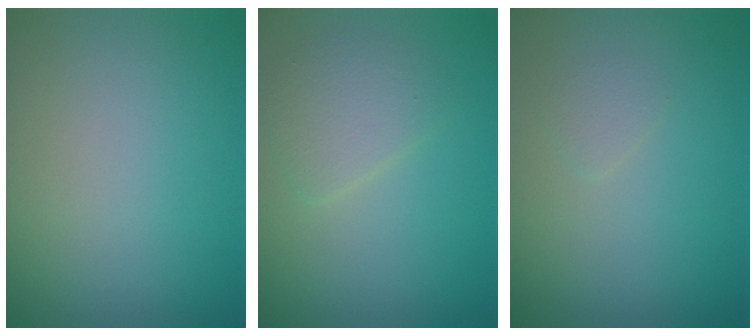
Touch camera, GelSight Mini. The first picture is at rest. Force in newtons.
{"total": 2.4, "press": 2.4, "slide": 0.1}
{"total": 0.8, "press": 0.8, "slide": 0.1}